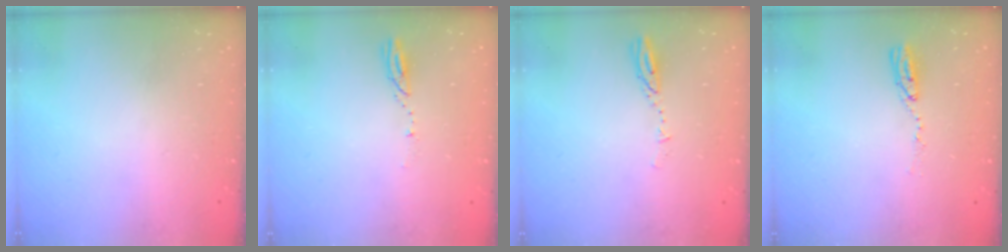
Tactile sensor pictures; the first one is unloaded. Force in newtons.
{"total": 3.7, "press": 3.7, "slide": 0.4}
{"total": 3.1, "press": 3.1, "slide": 0.4}
{"total": 4.8, "press": 4.7, "slide": 0.4}